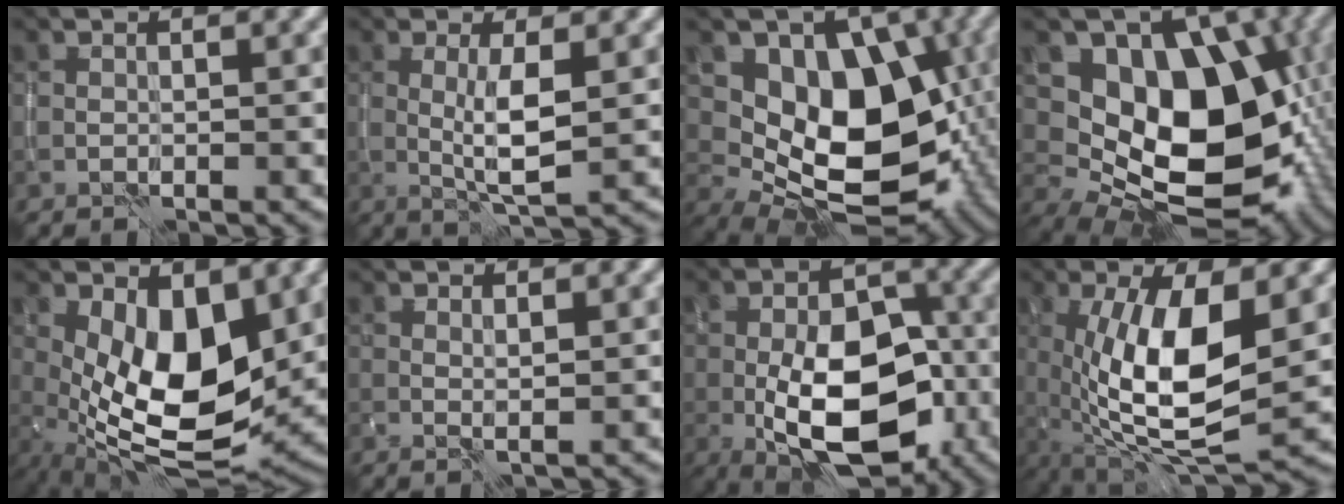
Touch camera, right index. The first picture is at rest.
{"total": 3.6, "force": [0.2, 0.6, 3.6], "torque": [-0.072, -0.002, 0.003]}
{"total": 12.5, "force": [0.5, 8.5, 9.1], "torque": [-0.123, -0.022, 0.011]}
{"total": 14.0, "force": [0.2, 9.8, 10.1], "torque": [-0.136, -0.025, 0.003]}
{"total": 9.1, "force": [0.6, 4.5, 7.9], "torque": [-0.148, -0.012, 0.015]}
{"total": 0.8, "force": [0.4, -0.1, 0.7], "torque": [-0.015, -0.003, 0.008]}
{"total": 11.6, "force": [-3.3, 6.4, 9.1], "torque": [-0.149, -0.012, -0.057]}
{"total": 10.7, "force": [0.0, 3.9, 10.0], "torque": [-0.189, -0.010, -0.002]}